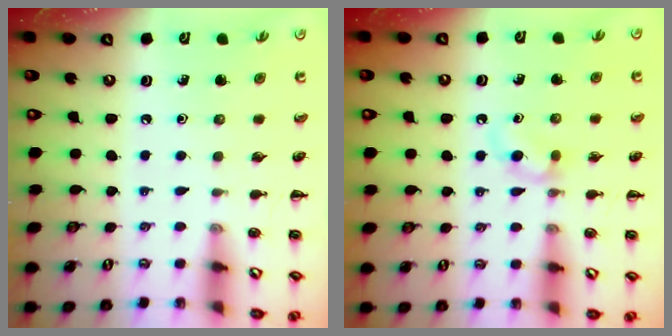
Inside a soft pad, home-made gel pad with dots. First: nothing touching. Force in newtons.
{"total": 3.4, "press": 3.2, "slide": 1.4}